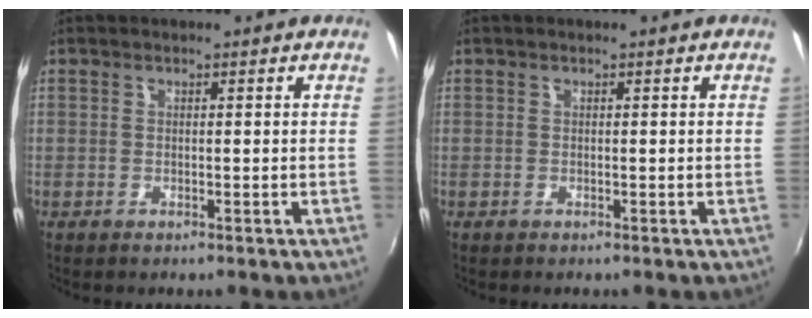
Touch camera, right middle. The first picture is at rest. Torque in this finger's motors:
{"motor_torque": [0.04, -0.20, -0.01, 0.01]}